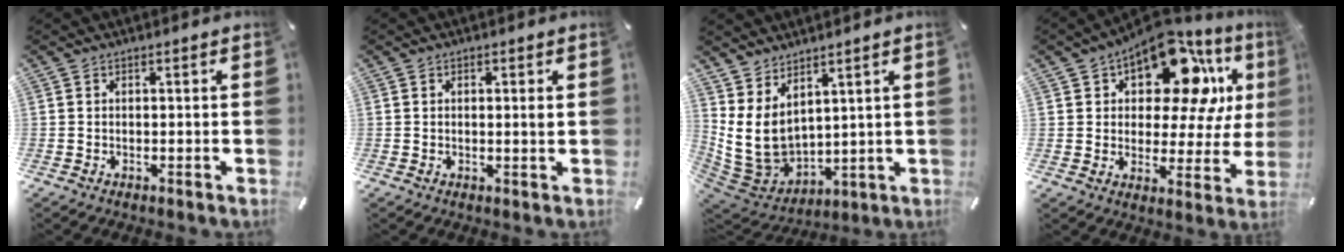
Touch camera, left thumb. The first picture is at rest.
{"total": 1.3, "force": [0.4, 0.2, 1.2], "torque": [-0.016, -0.002, 0.004]}
{"total": 10.8, "force": [3.3, 8.3, 5.9], "torque": [-0.137, -0.033, 0.071]}
{"total": 17.6, "force": [9.9, 9.0, 11.4], "torque": [-0.174, -0.070, 0.169]}